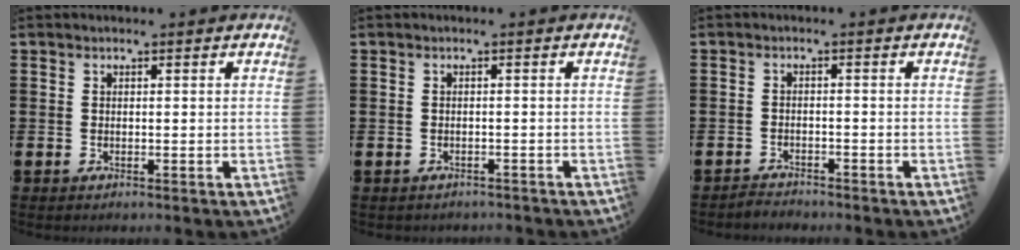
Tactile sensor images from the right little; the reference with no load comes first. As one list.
[{"total": 0.5, "force": [-0.5, 0.1, 0.0], "torque": [-0.002, -0.001, -0.011]}, {"total": 1.5, "force": [-1.4, 0.1, -0.1], "torque": [-0.002, 0.004, -0.031]}]